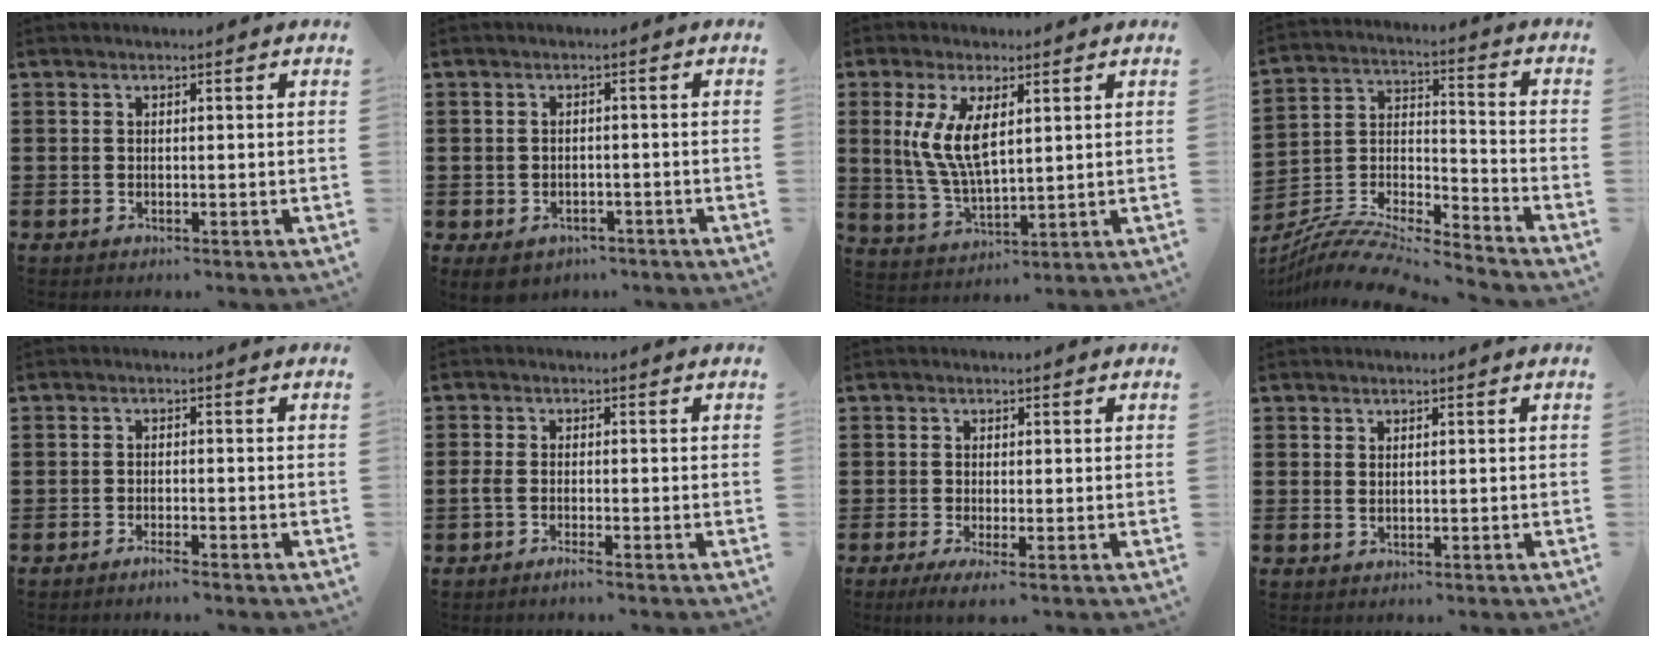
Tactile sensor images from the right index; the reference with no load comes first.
{"total": 2.5, "force": [-2.2, 1.1, 0.4], "torque": [-0.019, 0.003, -0.048]}
{"total": 8.0, "force": [2.0, 3.3, 7.0], "torque": [-0.160, 0.001, 0.030]}
{"total": 9.8, "force": [-9.3, 1.4, 2.8], "torque": [-0.058, 0.012, -0.189]}
{"total": 1.5, "force": [-1.4, 0.0, 0.6], "torque": [-0.012, -0.002, -0.025]}
{"total": 2.0, "force": [-1.2, 0.2, 1.6], "torque": [-0.044, -0.007, -0.028]}
{"total": 1.4, "force": [-0.7, 0.0, 1.2], "torque": [-0.028, -0.007, -0.013]}
{"total": 0.7, "force": [0.5, 0.2, 0.5], "torque": [-0.010, 0.002, 0.010]}